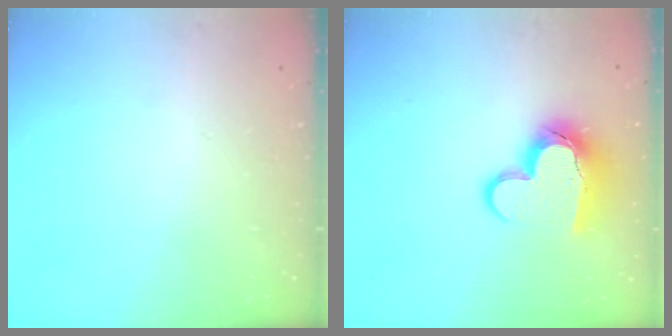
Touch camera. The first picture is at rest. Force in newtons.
{"total": 14.3, "press": 14.3, "slide": 1.1}